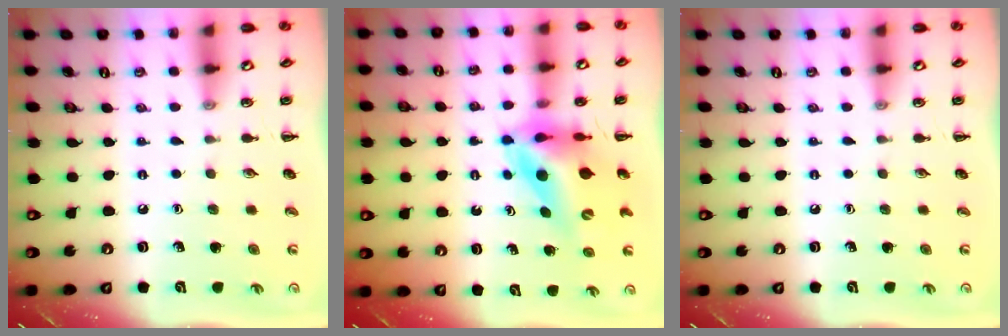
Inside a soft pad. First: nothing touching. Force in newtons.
{"total": 10.4, "press": 9.9, "slide": 3.1}
{"total": 0.0}